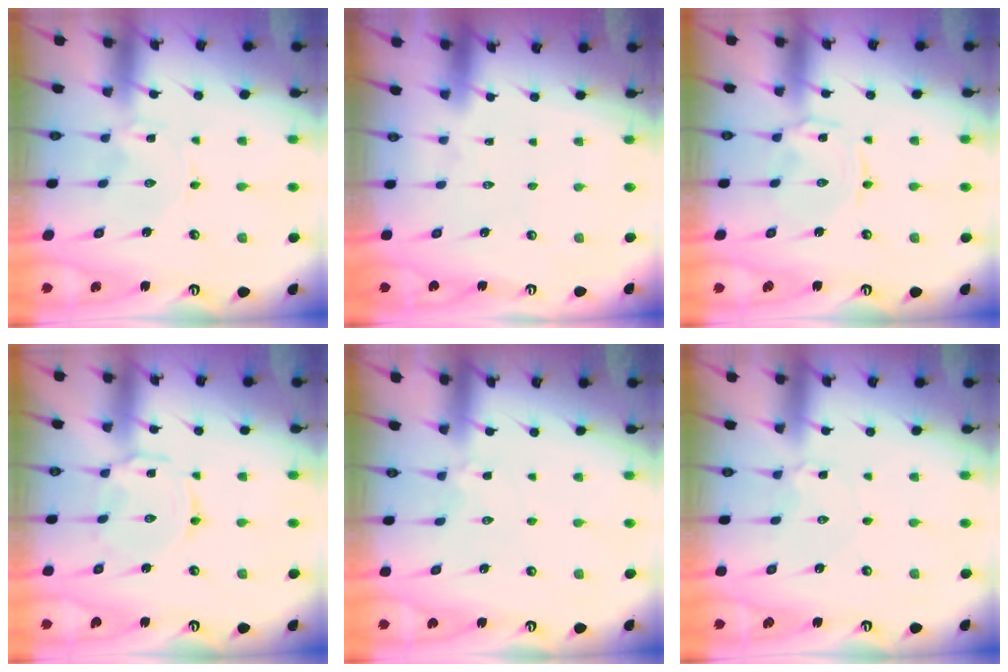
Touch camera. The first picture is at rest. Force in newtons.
{"total": 1.6, "press": 1.6, "slide": 0.1}
{"total": 1.2, "press": 1.1, "slide": 0.4}
{"total": 3.3, "press": 3.3, "slide": 0.2}
{"total": 2.1, "press": 2.0, "slide": 0.6}
{"total": 3.6, "press": 3.6, "slide": 0.4}